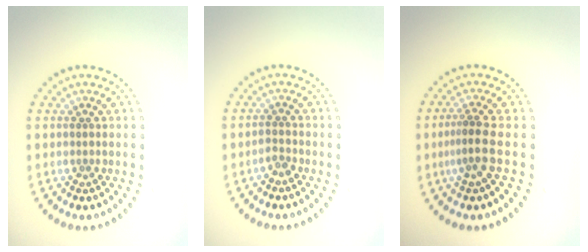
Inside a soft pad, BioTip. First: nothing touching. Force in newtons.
{"total": 1.1, "press": 0.8, "slide": 0.7}
{"total": 2.2, "press": 1.6, "slide": 1.5}